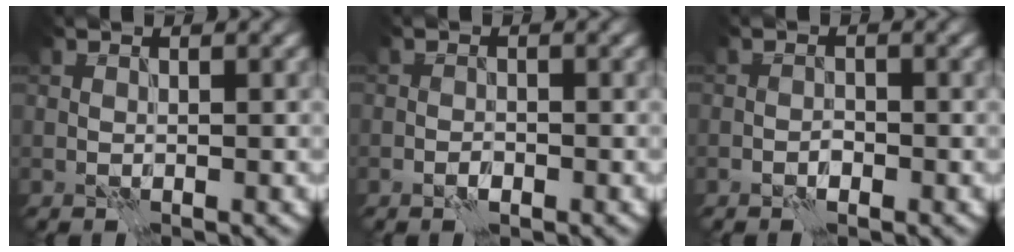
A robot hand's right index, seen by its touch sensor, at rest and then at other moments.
{"total": 1.2, "force": [-0.6, 0.7, 0.7], "torque": [-0.013, 0.002, -0.014]}
{"total": 1.0, "force": [-0.6, 0.6, 0.6], "torque": [-0.009, 0.003, -0.013]}